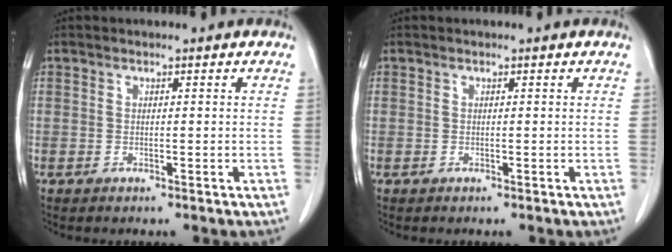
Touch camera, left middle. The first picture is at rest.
{"total": 0.0}